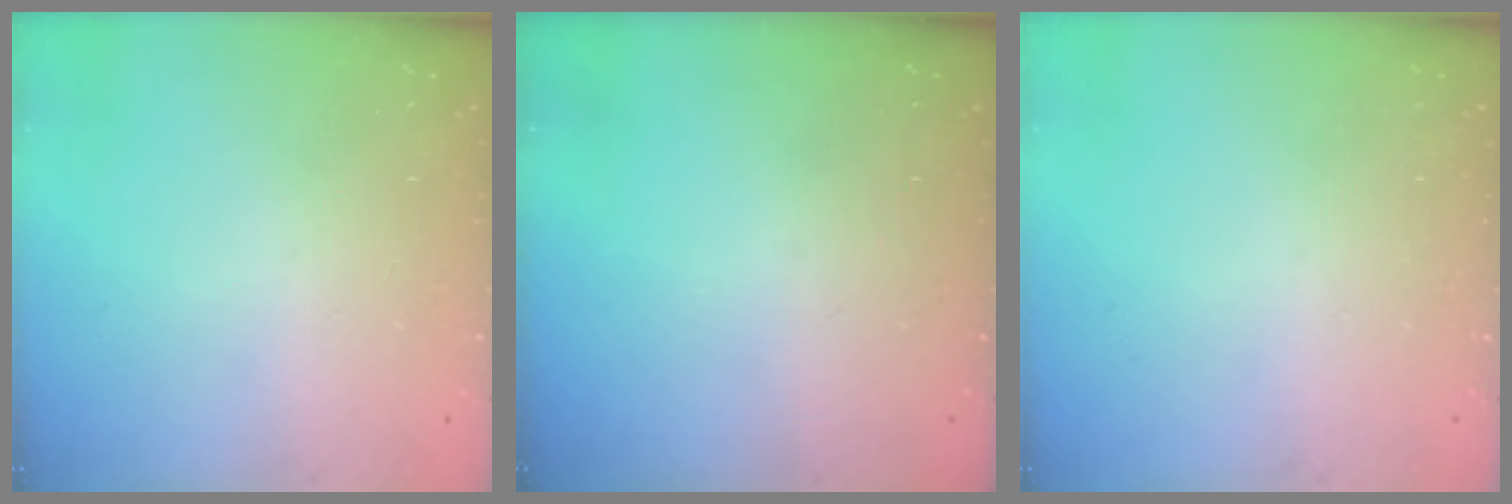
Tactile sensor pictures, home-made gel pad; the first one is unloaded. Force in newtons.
{"total": 0.0}
{"total": 0.0}